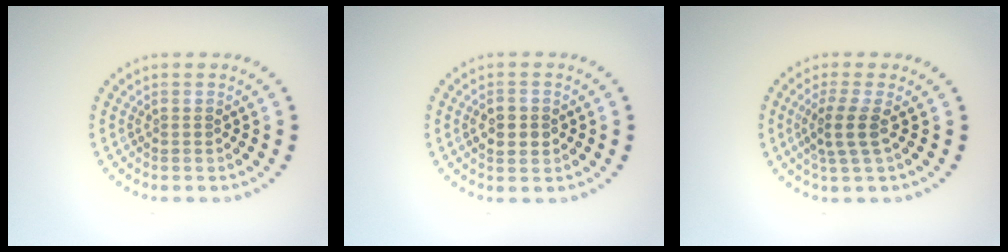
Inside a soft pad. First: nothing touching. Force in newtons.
{"total": 2.7, "press": 2.7, "slide": 0.1}
{"total": 2.6, "press": 2.0, "slide": 1.6}